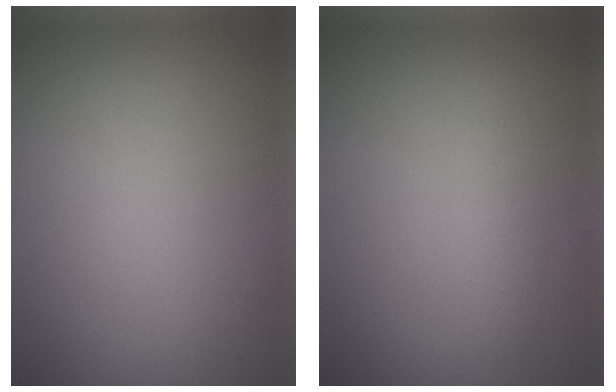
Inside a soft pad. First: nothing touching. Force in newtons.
{"total": 1.6, "press": 1.6, "slide": 0.0}